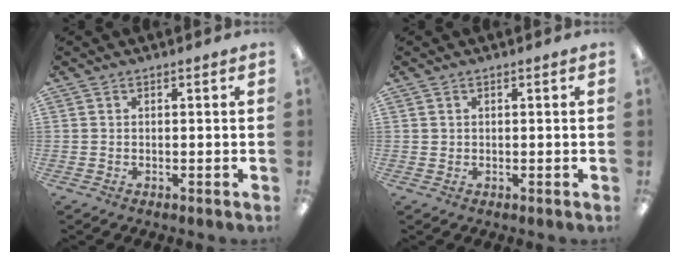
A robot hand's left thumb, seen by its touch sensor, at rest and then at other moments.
{"total": 0.7, "force": [0.4, 0.6, 0.1], "torque": [-0.005, 0.003, 0.007]}